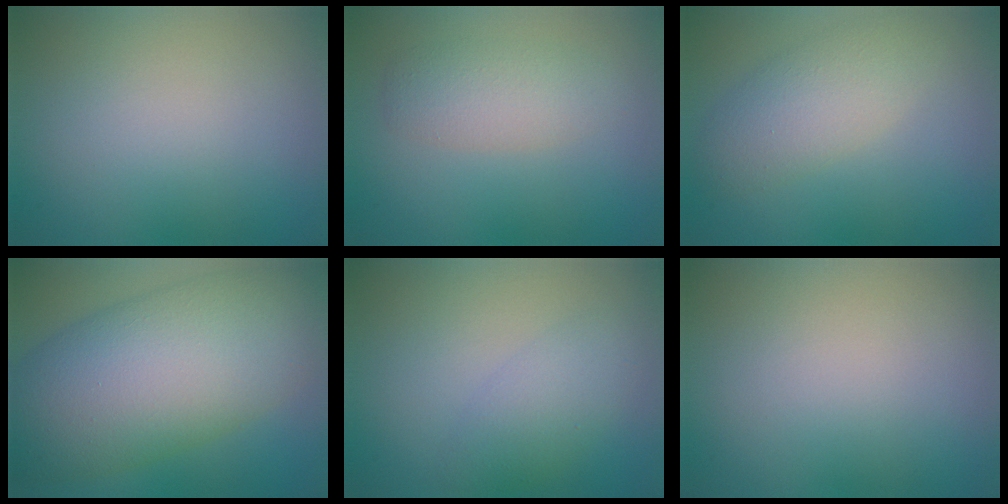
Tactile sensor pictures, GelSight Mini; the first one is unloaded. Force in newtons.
{"total": 3.0, "press": 3.0, "slide": 0.2}
{"total": 3.9, "press": 3.9, "slide": 0.0}
{"total": 13.0, "press": 13.0, "slide": 0.2}
{"total": 2.8, "press": 2.8, "slide": 0.1}
{"total": 0.0}